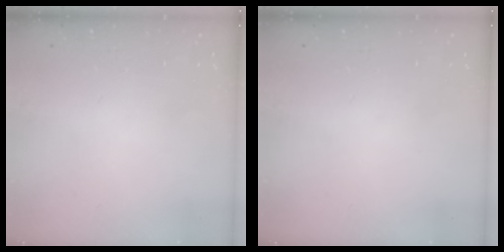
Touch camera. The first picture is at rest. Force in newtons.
{"total": 0.0}